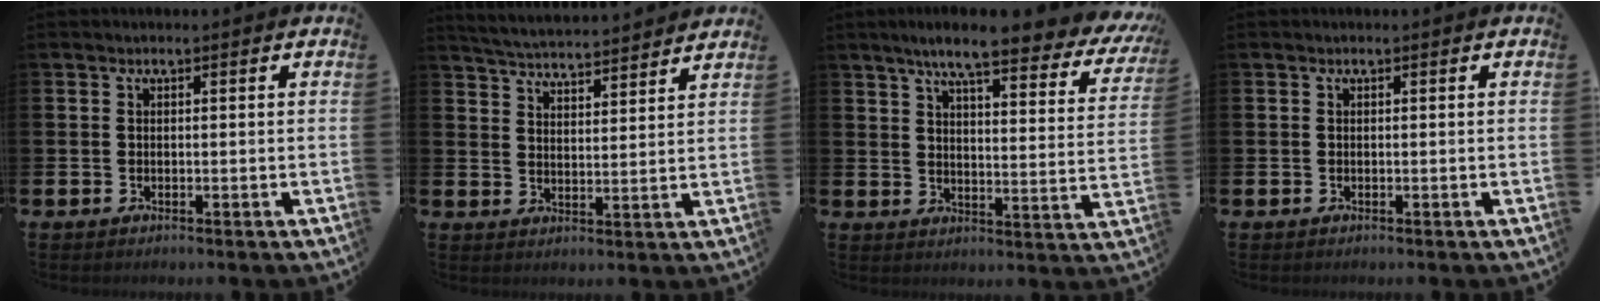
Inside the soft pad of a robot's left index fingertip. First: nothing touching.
{"total": 5.1, "force": [5.1, -0.1, 0.3], "torque": [-0.026, -0.035, 0.089]}
{"total": 8.2, "force": [6.9, 1.0, 4.4], "torque": [-0.088, -0.046, 0.111]}
{"total": 0.0}